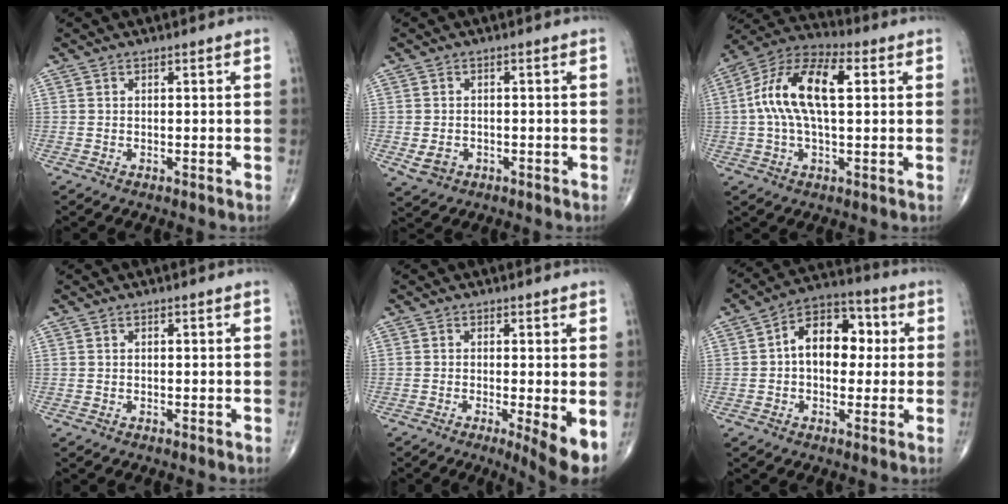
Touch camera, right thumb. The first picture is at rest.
{"total": 3.2, "force": [-1.1, 2.6, 1.6], "torque": [-0.024, 0.002, -0.010]}
{"total": 15.1, "force": [2.4, 7.0, 13.2], "torque": [-0.258, 0.033, 0.038]}
{"total": 0.0}
{"total": 6.3, "force": [-1.6, 1.2, 6.0], "torque": [-0.095, -0.018, -0.028]}
{"total": 12.3, "force": [1.2, 8.1, 9.2], "torque": [-0.104, 0.029, 0.008]}